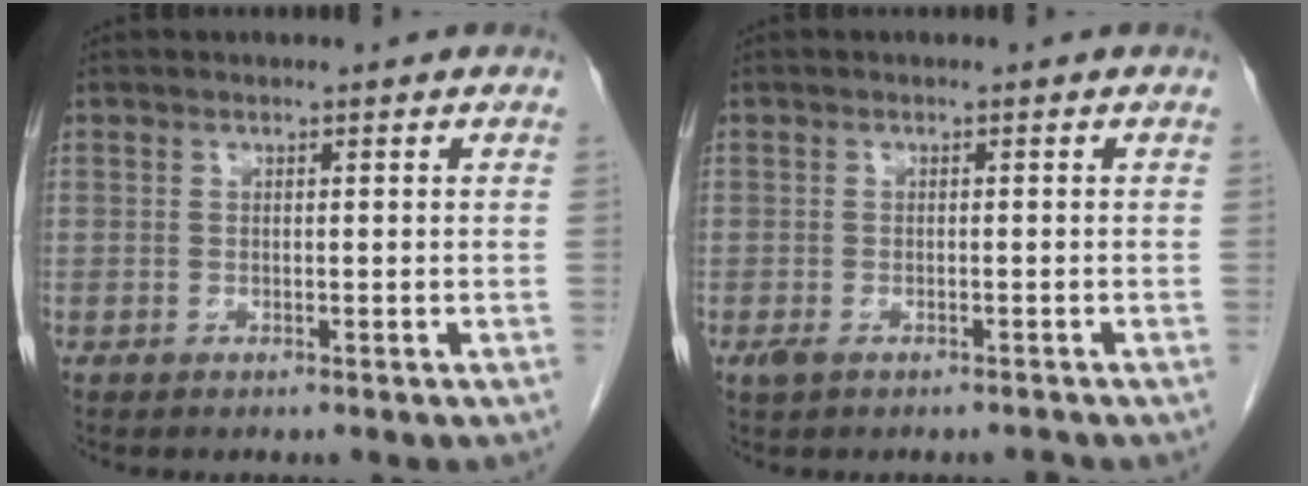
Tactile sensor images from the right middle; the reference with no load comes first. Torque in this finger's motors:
{"motor_torque": [0.11, -0.07, 0.04, 0.01]}